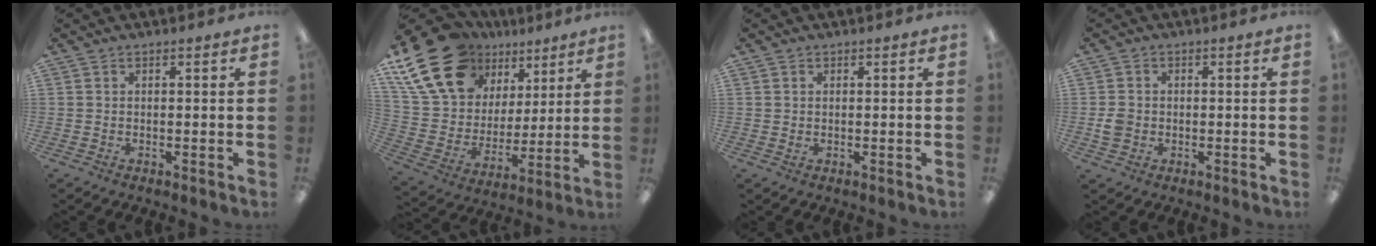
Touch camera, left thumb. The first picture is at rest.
{"total": 23.2, "force": [13.8, 15.2, 10.9], "torque": [-0.231, -0.065, 0.264]}
{"total": 0.6, "force": [0.3, 0.5, 0.3], "torque": [-0.007, 0.002, 0.005]}
{"total": 3.3, "force": [-0.6, 3.0, 1.3], "torque": [-0.013, 0.002, -0.012]}